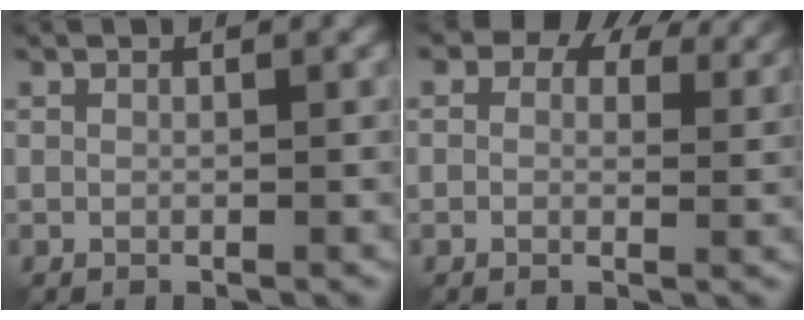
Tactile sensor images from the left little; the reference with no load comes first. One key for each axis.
{"total": 7.2, "fx": 4.7, "fy": 4.2, "fz": 3.4, "tx": -0.063, "ty": 0.003, "tz": 0.060}